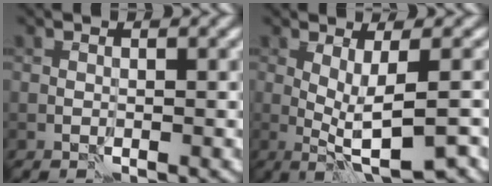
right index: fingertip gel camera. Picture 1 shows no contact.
{"total": 5.4, "force": [-0.8, 1.2, 5.1], "torque": [-0.087, -0.006, -0.009]}